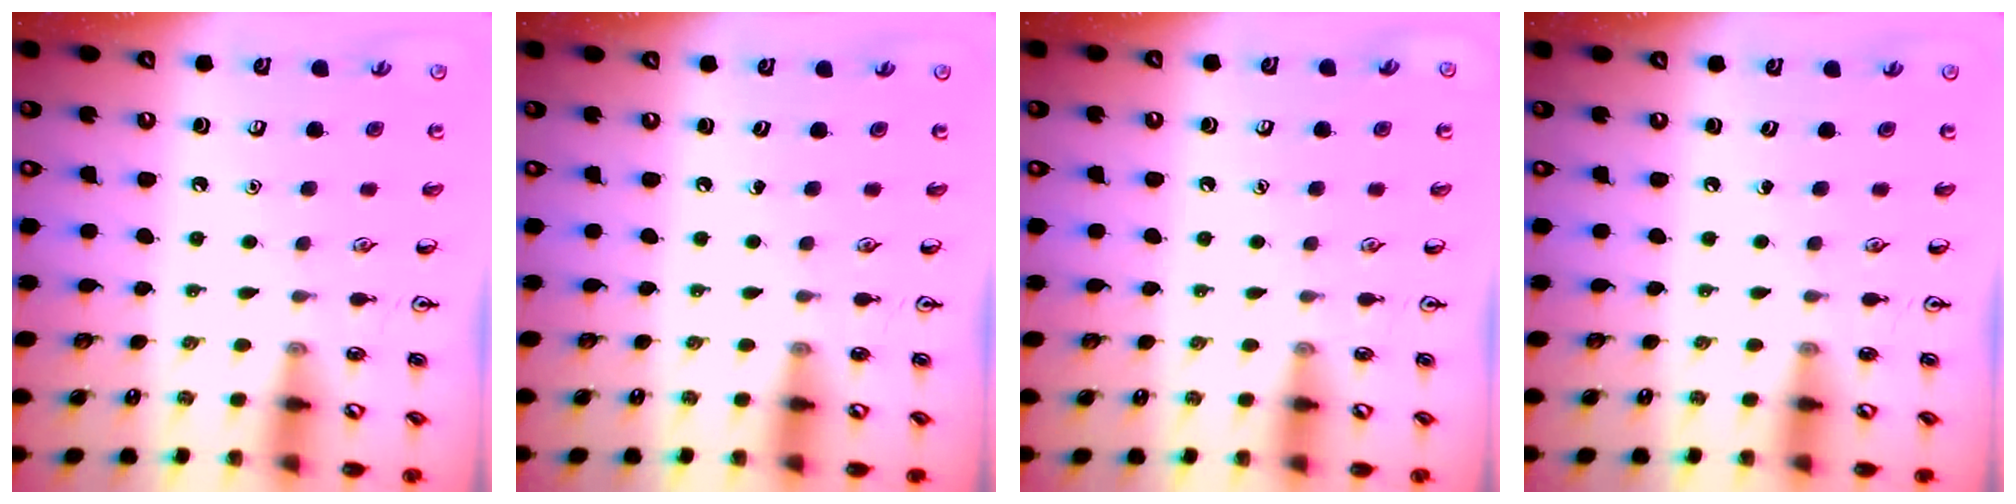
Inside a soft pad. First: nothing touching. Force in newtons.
{"total": 0.0}
{"total": 0.0}
{"total": 0.0}